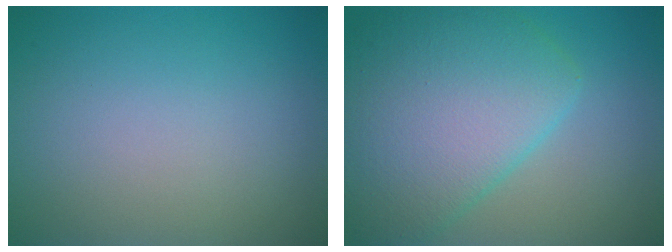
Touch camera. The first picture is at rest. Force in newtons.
{"total": 8.8, "press": 8.8, "slide": 0.3}